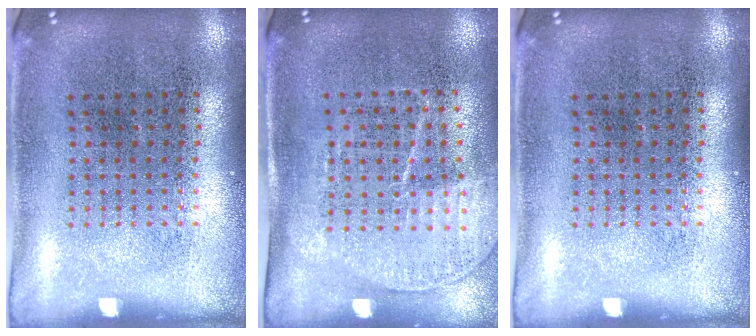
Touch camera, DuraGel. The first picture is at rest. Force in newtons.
{"total": 1.5, "press": 1.3, "slide": 0.8}
{"total": 0.0}